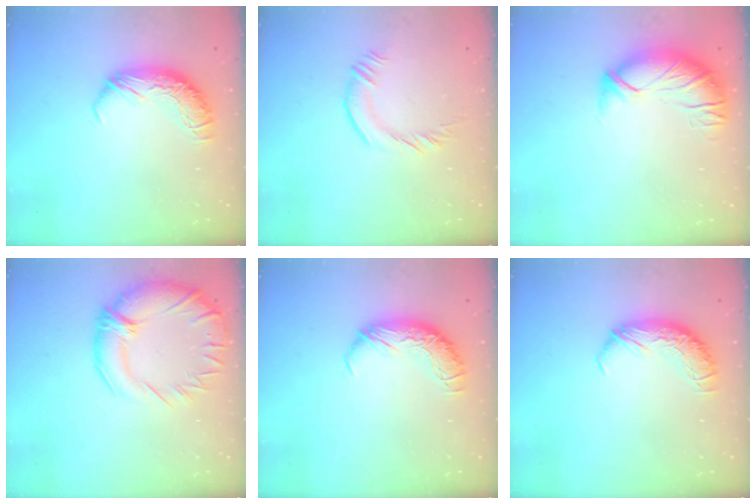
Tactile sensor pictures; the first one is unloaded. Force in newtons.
{"total": 1.8, "press": 1.6, "slide": 0.7}
{"total": 2.8, "press": 1.2, "slide": 2.5}
{"total": 7.9, "press": 6.4, "slide": 4.7}
{"total": 0.0}
{"total": 0.0}